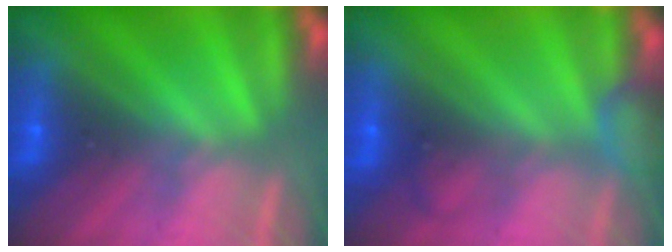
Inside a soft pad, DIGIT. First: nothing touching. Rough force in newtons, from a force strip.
{"total": 2.6}